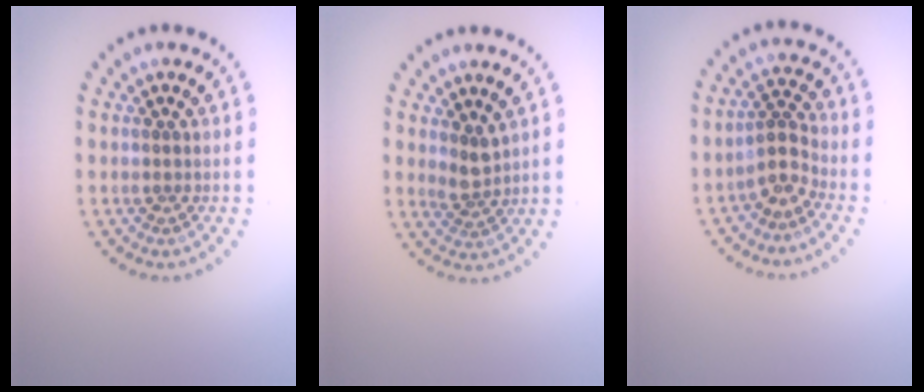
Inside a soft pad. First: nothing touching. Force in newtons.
{"total": 1.9, "press": 1.4, "slide": 1.2}
{"total": 2.6, "press": 1.8, "slide": 1.9}